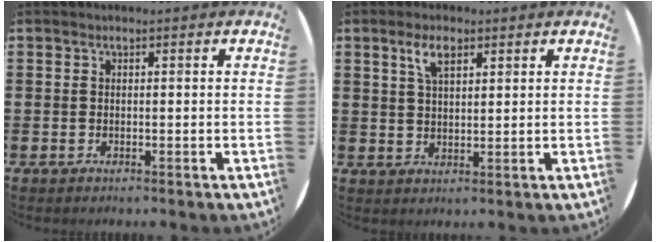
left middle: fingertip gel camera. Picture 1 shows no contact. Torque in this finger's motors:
{"motor_torque": [0.83, -0.94, 0.21, 0.04]}